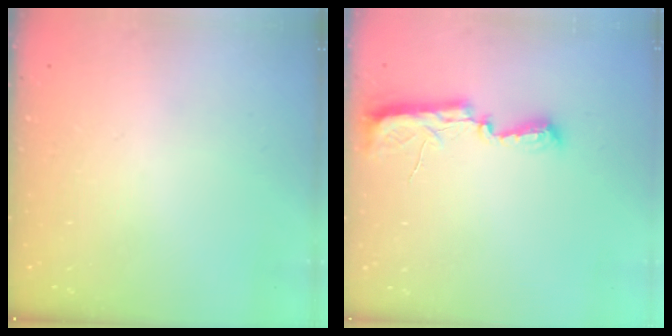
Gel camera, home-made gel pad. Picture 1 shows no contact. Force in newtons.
{"total": 8.1, "press": 8.1, "slide": 1.0}